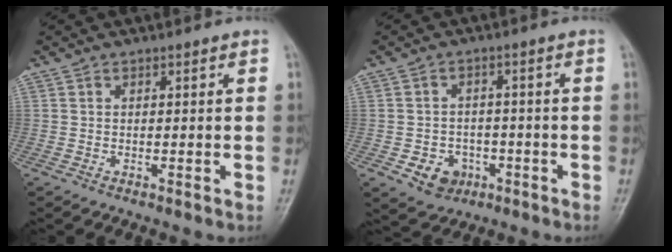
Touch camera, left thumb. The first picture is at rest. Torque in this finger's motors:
{"motor_torque": [-0.11, 0.18, 0.08, 0.03, 0.00]}